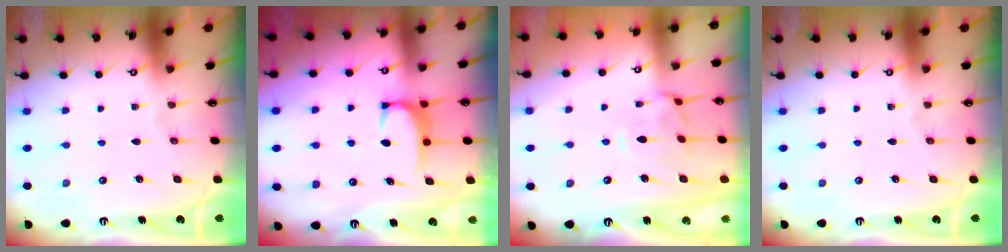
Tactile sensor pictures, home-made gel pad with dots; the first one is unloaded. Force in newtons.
{"total": 1.9, "press": 1.8, "slide": 0.5}
{"total": 1.7, "press": 1.4, "slide": 0.9}
{"total": 0.0}